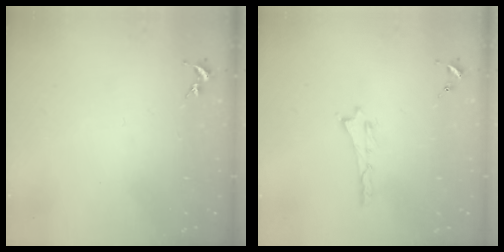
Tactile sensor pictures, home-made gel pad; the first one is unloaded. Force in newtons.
{"total": 0.0}